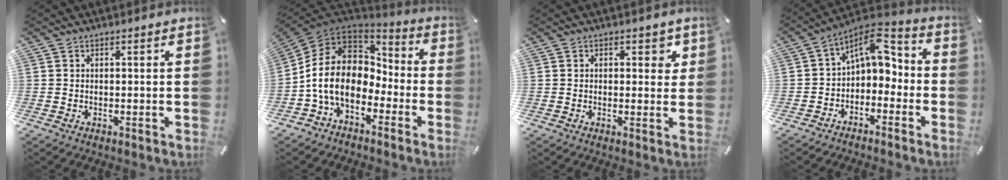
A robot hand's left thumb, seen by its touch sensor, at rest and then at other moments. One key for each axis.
{"total": 13.2, "fx": -3.3, "fy": 10.0, "fz": 8.0, "tx": -0.183, "ty": 0.017, "tz": -0.063}
{"total": 2.9, "fx": 0.9, "fy": 1.9, "fz": 1.9, "tx": -0.007, "ty": -0.005, "tz": 0.007}
{"total": 8.3, "fx": 1.5, "fy": 5.6, "fz": 5.9, "tx": -0.079, "ty": -0.009, "tz": 0.025}